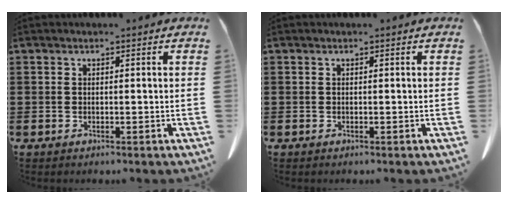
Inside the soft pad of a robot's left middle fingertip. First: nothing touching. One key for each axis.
{"total": 0.0}